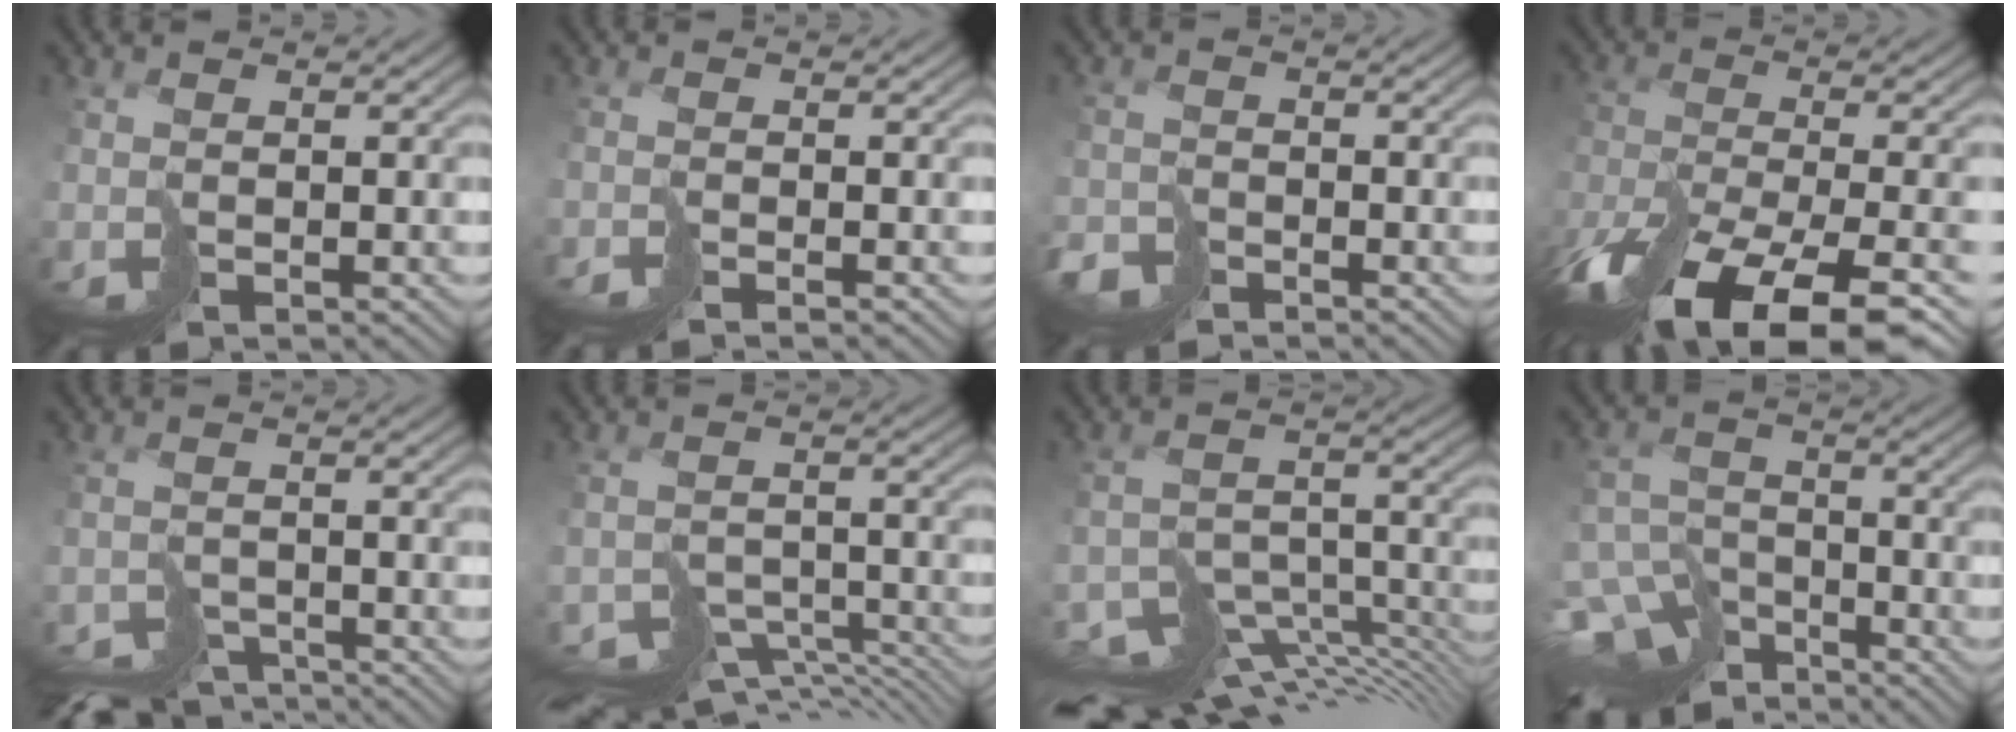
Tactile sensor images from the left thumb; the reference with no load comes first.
{"total": 1.8, "force": [-1.6, -0.8, 0.0], "torque": [0.007, 0.001, -0.036]}
{"total": 3.4, "force": [-3.1, 1.1, 0.9], "torque": [-0.010, 0.000, -0.070]}
{"total": 15.9, "force": [-10.7, 5.0, 10.6], "torque": [-0.223, -0.050, -0.158]}
{"total": 5.5, "force": [-5.1, 1.7, 1.2], "torque": [-0.009, -0.013, -0.082]}
{"total": 9.4, "force": [-8.3, 2.8, 3.4], "torque": [-0.052, -0.013, -0.113]}
{"total": 13.0, "force": [-11.1, 3.1, 6.0], "torque": [-0.088, 0.000, -0.164]}
{"total": 12.3, "force": [-9.6, 6.5, 3.9], "torque": [-0.112, -0.033, -0.128]}